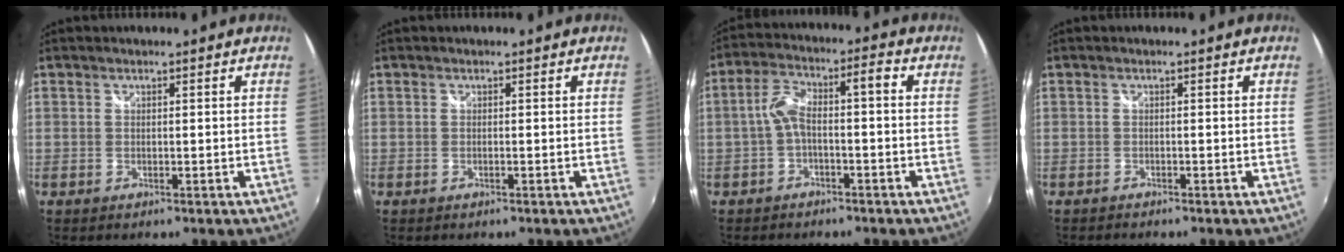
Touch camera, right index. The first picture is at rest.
{"total": 0.5, "force": [-0.2, -0.1, 0.5], "torque": [-0.009, -0.001, -0.005]}
{"total": 6.4, "force": [-1.9, 1.9, 5.8], "torque": [-0.122, 0.017, -0.035]}
{"total": 1.1, "force": [-1.1, 0.2, 0.2], "torque": [-0.008, -0.006, -0.019]}